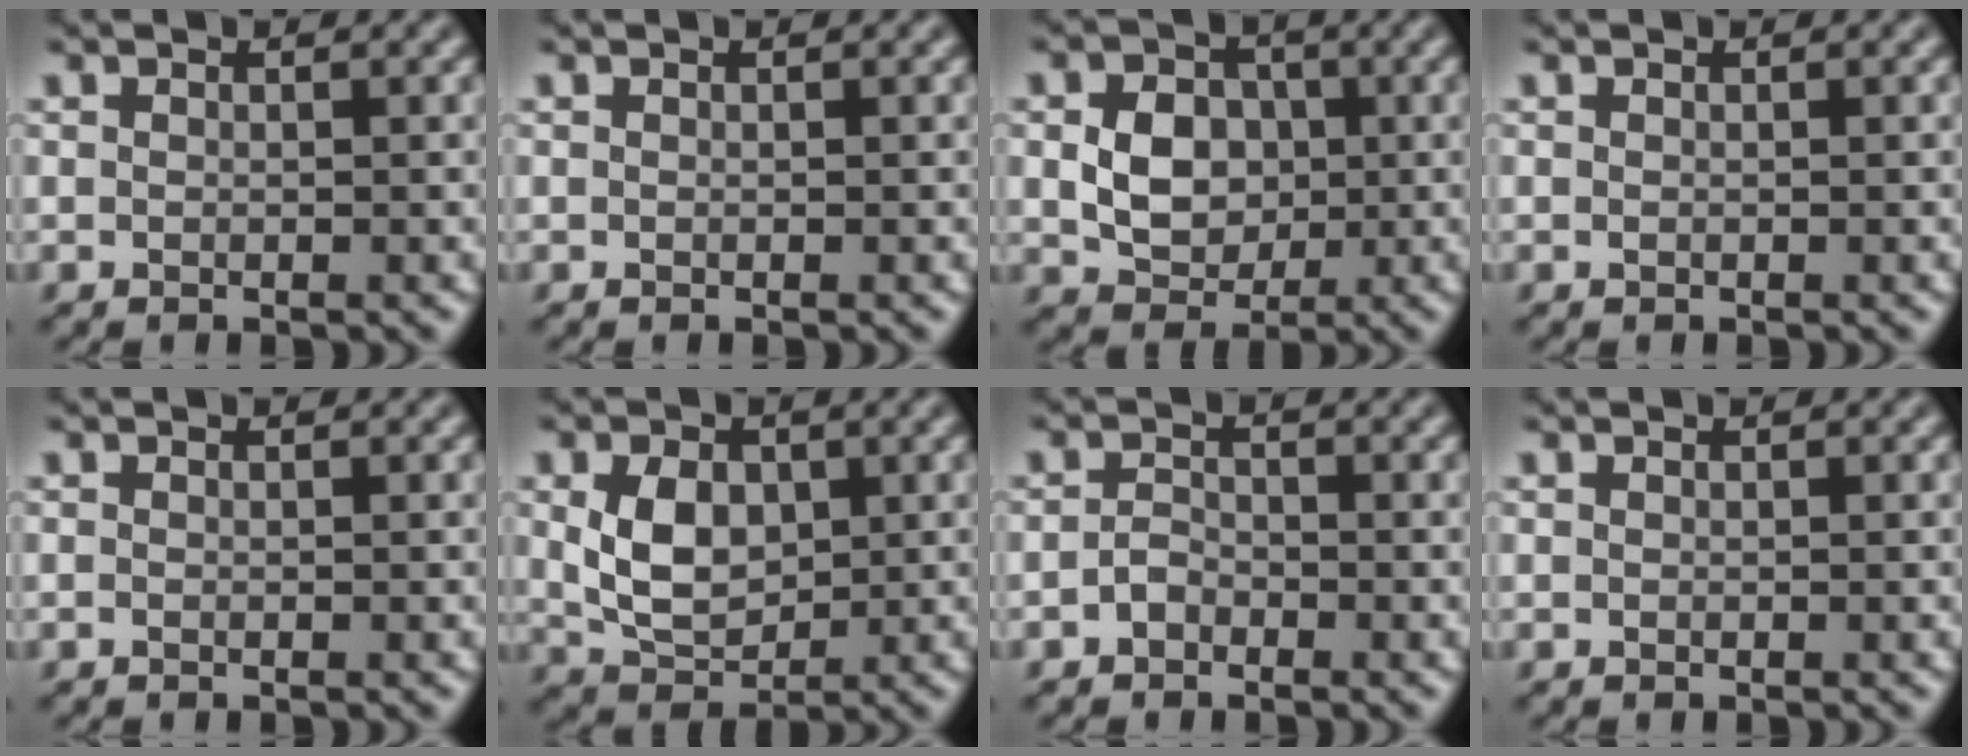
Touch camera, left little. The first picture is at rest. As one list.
[{"total": 0.0}, {"total": 4.5, "force": [-0.1, 3.6, 2.7], "torque": [-0.055, 0.001, -0.003]}, {"total": 0.0}, {"total": 0.0}, {"total": 4.5, "force": [0.5, 3.2, 3.2], "torque": [-0.076, -0.002, 0.011]}, {"total": 1.4, "force": [-0.9, 0.9, 0.6], "torque": [-0.013, 0.004, -0.021]}, {"total": 0.0}]